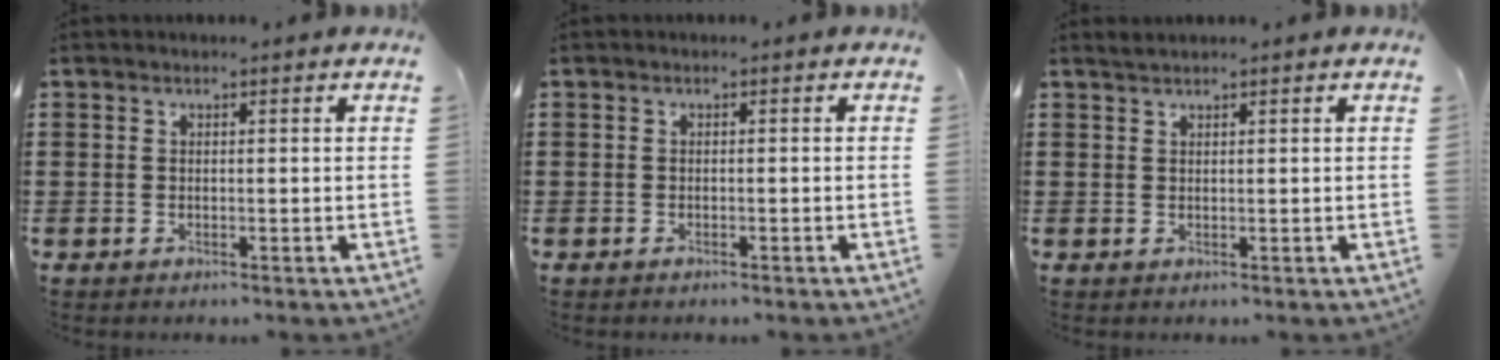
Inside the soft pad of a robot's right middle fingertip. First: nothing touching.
{"total": 0.6, "force": [-0.5, -0.1, 0.2], "torque": [-0.006, -0.005, -0.009]}
{"total": 0.8, "force": [0.7, 0.0, 0.2], "torque": [-0.005, 0.000, 0.014]}